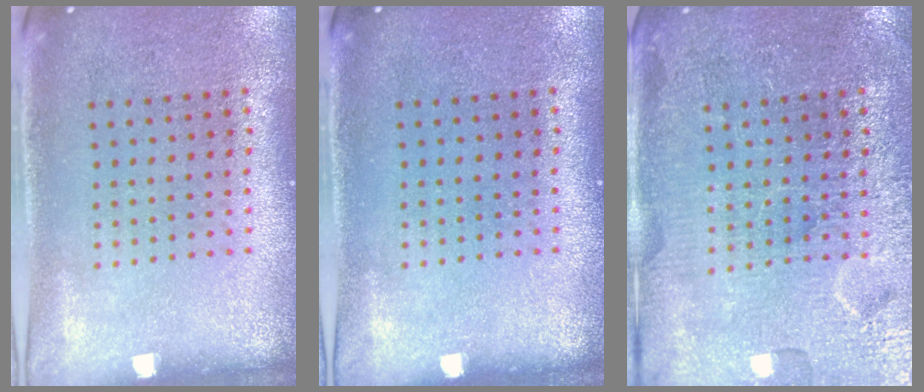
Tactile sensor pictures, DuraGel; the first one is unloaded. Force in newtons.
{"total": 0.0}
{"total": 3.9, "press": 3.9, "slide": 0.5}